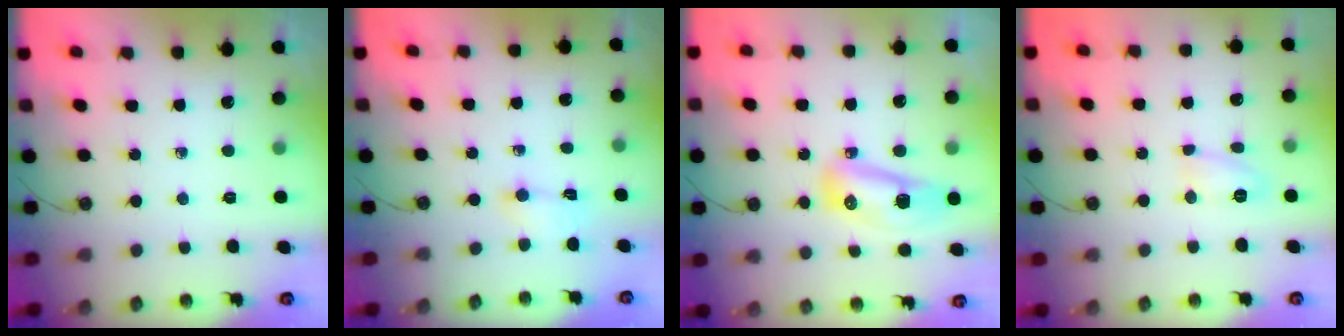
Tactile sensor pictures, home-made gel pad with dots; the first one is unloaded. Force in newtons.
{"total": 2.6, "press": 2.5, "slide": 0.9}
{"total": 14.7, "press": 12.1, "slide": 8.3}
{"total": 6.0, "press": 6.0, "slide": 0.6}